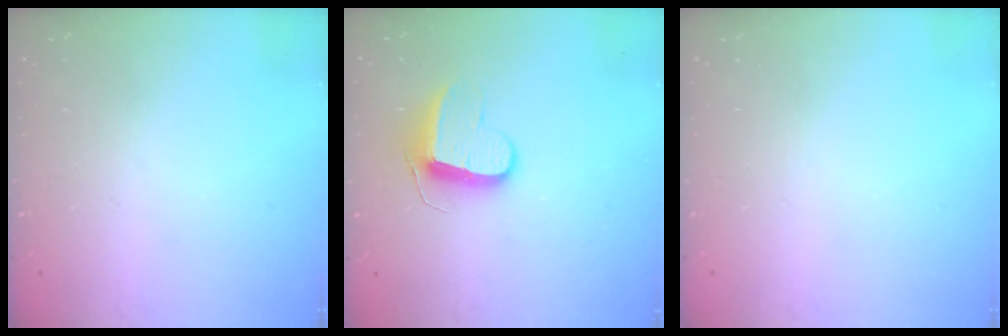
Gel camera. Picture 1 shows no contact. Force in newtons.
{"total": 9.7, "press": 9.7, "slide": 0.2}
{"total": 0.0}